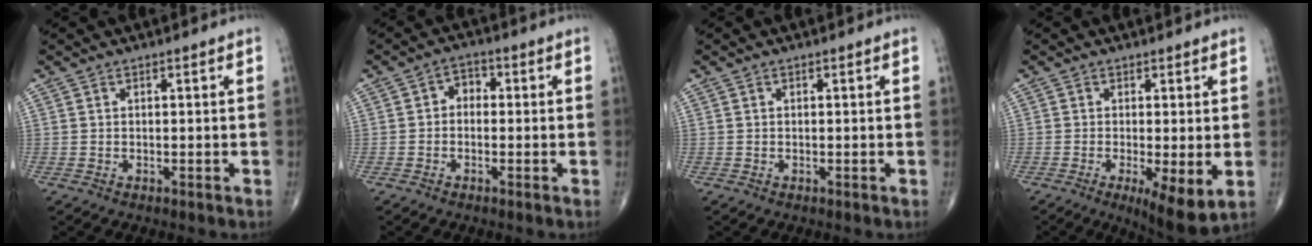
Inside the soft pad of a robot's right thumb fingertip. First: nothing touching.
{"total": 3.2, "force": [-0.2, 2.5, 2.0], "torque": [-0.012, 0.015, -0.018]}
{"total": 0.0}
{"total": 8.1, "force": [-1.9, 2.2, 7.5], "torque": [-0.119, -0.025, -0.030]}